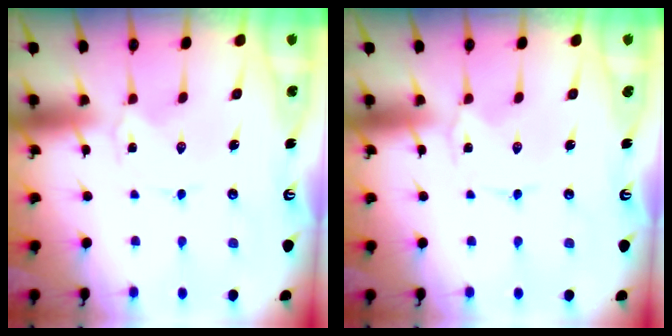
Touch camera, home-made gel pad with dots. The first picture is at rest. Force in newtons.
{"total": 0.0}